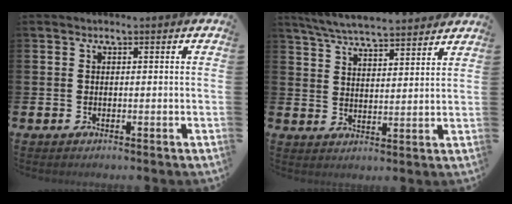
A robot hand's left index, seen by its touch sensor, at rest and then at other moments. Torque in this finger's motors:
{"motor_torque": [1.12, -1.02, 0.83, 0.21]}